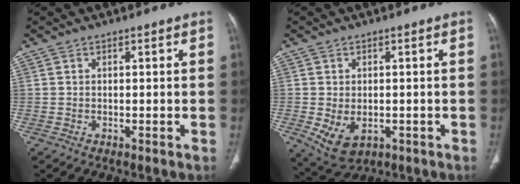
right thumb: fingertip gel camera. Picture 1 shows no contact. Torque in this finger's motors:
{"motor_torque": [-0.34, 0.18, -0.31, -0.01, 0.18]}